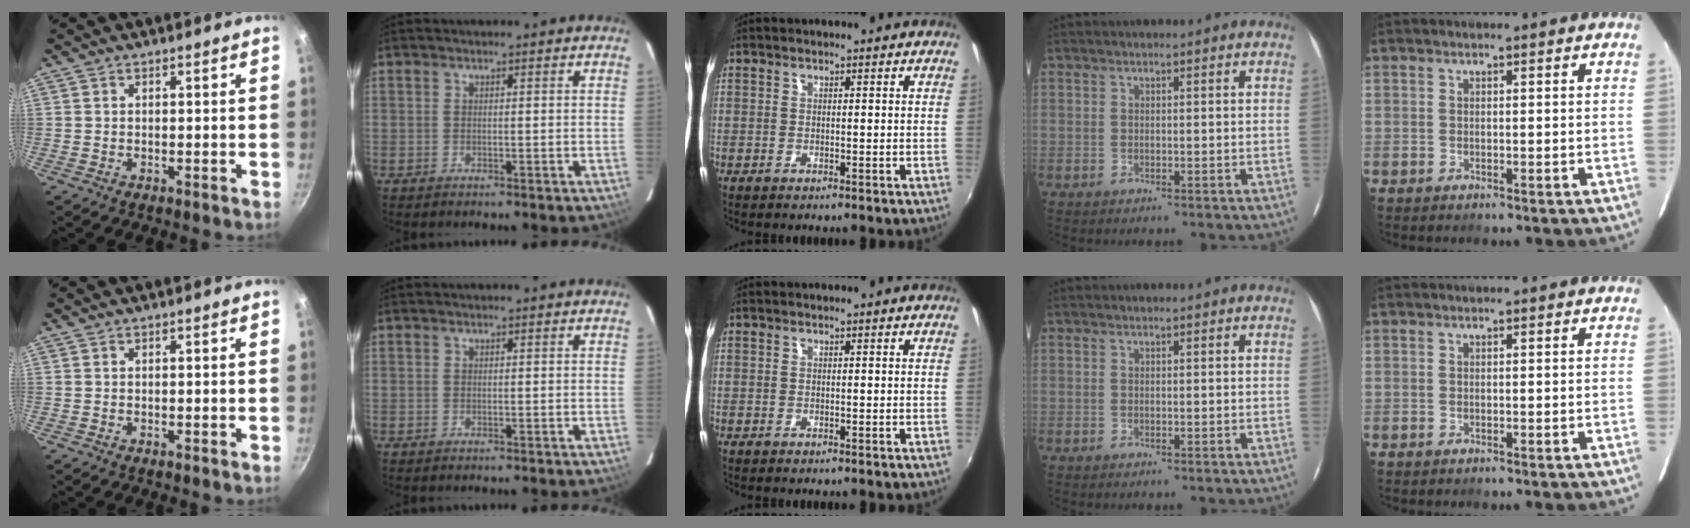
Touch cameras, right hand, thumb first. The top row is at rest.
{}